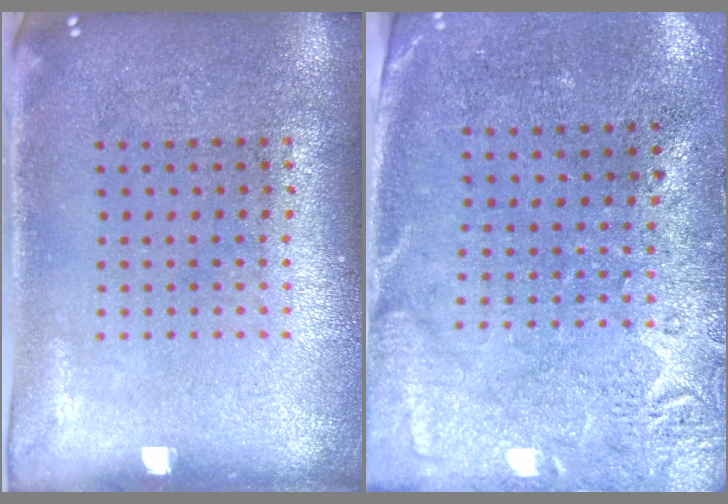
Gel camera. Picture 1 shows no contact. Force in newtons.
{"total": 2.7, "press": 2.3, "slide": 1.5}